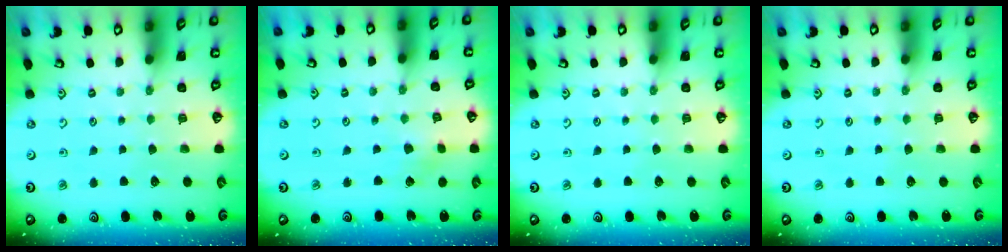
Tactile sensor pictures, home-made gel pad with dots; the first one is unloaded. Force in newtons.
{"total": 2.5, "press": 2.4, "slide": 0.5}
{"total": 0.0}
{"total": 0.0}